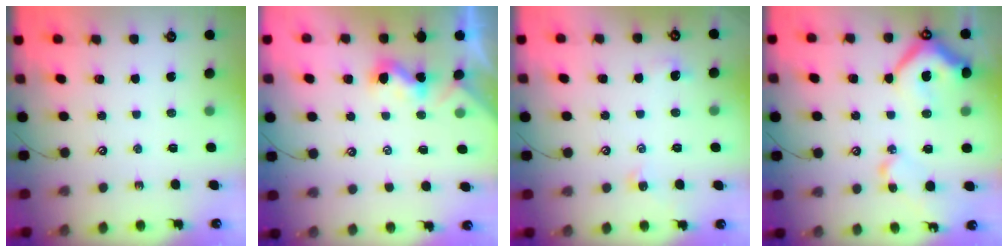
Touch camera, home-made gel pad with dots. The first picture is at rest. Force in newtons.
{"total": 2.5, "press": 2.5, "slide": 0.3}
{"total": 1.0, "press": 0.9, "slide": 0.5}
{"total": 15.6, "press": 15.5, "slide": 2.2}